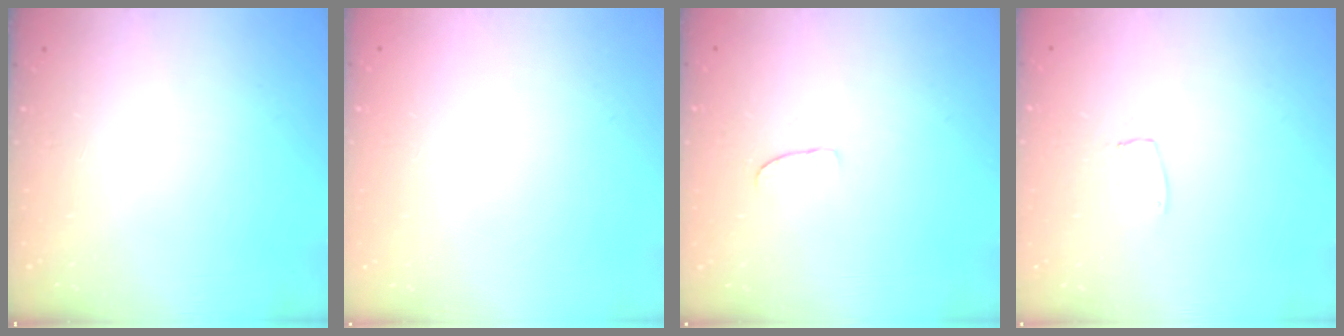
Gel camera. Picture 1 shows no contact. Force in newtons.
{"total": 0.0}
{"total": 4.7, "press": 4.7, "slide": 0.3}
{"total": 2.6, "press": 2.6, "slide": 0.1}